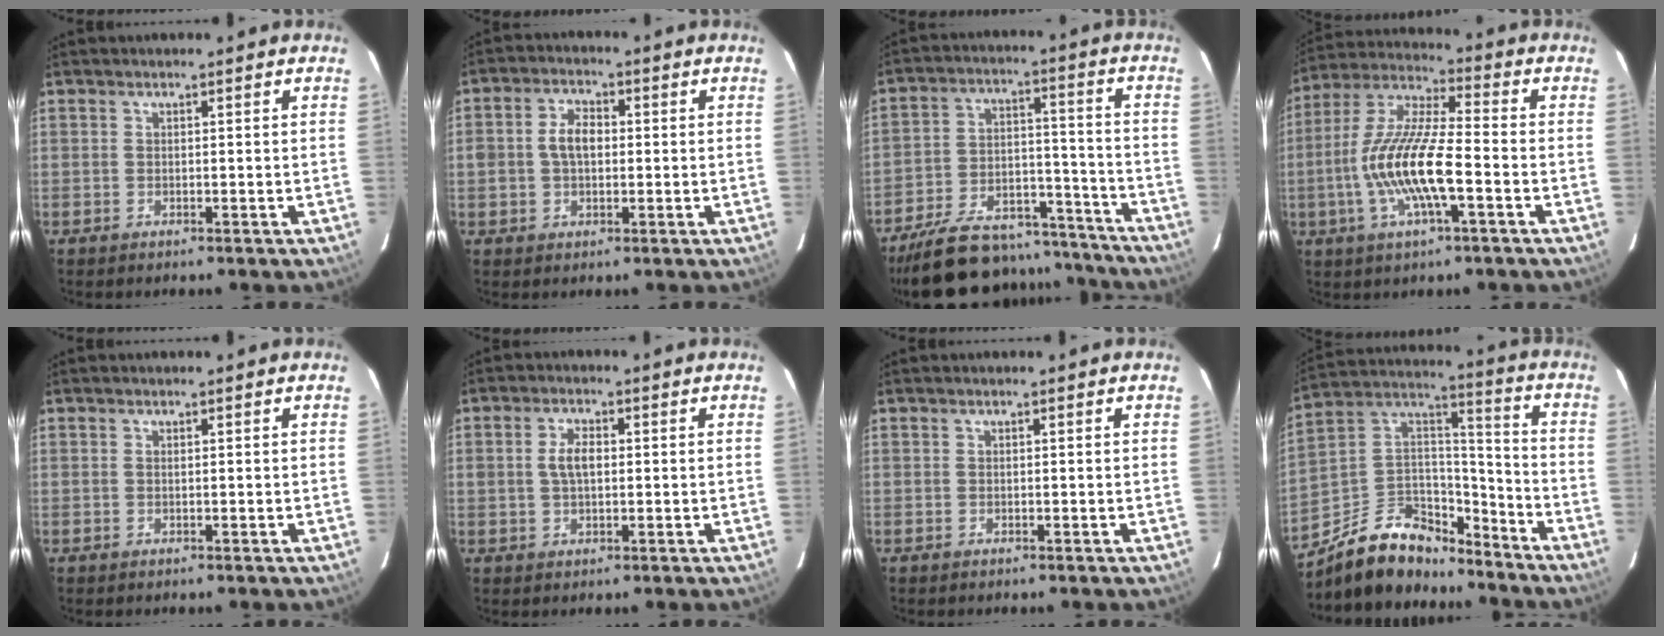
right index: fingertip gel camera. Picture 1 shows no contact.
{"total": 5.4, "force": [0.2, 3.7, 4.0], "torque": [-0.075, 0.014, 0.006]}
{"total": 25.3, "force": [-21.1, 9.8, 10.0], "torque": [-0.201, 0.032, -0.283]}
{"total": 15.1, "force": [-4.0, 3.2, 14.2], "torque": [-0.287, -0.003, -0.082]}
{"total": 0.0}
{"total": 4.2, "force": [0.4, 2.4, 3.4], "torque": [-0.065, 0.007, 0.010]}
{"total": 0.0}
{"total": 17.9, "force": [-13.4, 9.1, 7.6], "torque": [-0.174, 0.054, -0.214]}